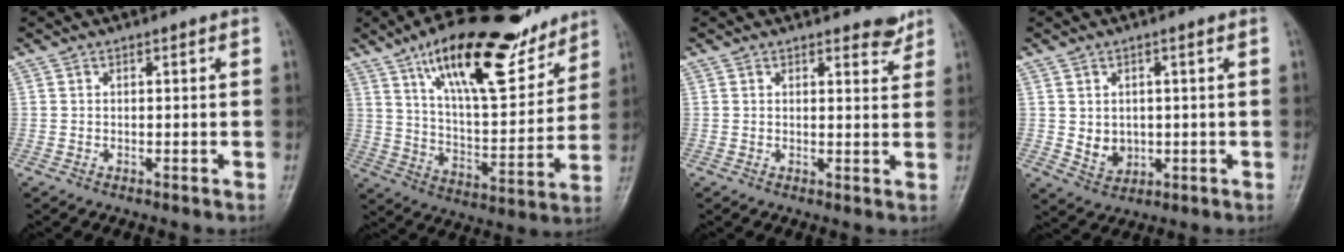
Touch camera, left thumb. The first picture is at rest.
{"total": 22.5, "force": [14.9, 7.9, 14.9], "torque": [-0.197, -0.063, 0.248]}
{"total": 2.9, "force": [2.6, 1.1, 1.0], "torque": [0.002, -0.021, 0.030]}
{"total": 4.5, "force": [0.2, 3.7, 2.4], "torque": [-0.024, -0.007, 0.017]}